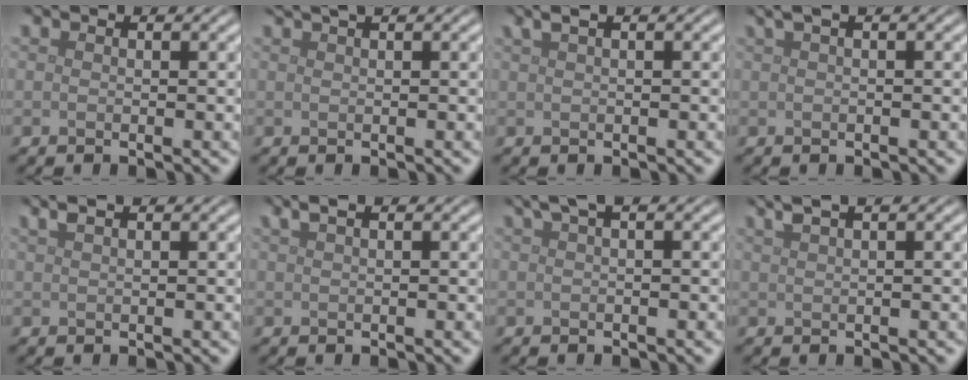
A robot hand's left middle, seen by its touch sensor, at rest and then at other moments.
{"total": 1.7, "force": [1.2, 0.5, 1.1], "torque": [-0.012, 0.005, 0.014]}
{"total": 2.4, "force": [1.3, 0.9, 1.8], "torque": [-0.025, 0.008, 0.012]}
{"total": 2.5, "force": [1.2, 0.9, 2.1], "torque": [-0.025, 0.008, 0.012]}
{"total": 2.4, "force": [1.6, 1.0, 1.6], "torque": [-0.017, 0.011, 0.008]}
{"total": 2.0, "force": [1.2, 0.7, 1.4], "torque": [-0.021, 0.005, 0.015]}
{"total": 2.3, "force": [1.1, 0.6, 2.0], "torque": [-0.029, 0.008, 0.019]}
{"total": 4.0, "force": [2.6, 1.6, 2.7], "torque": [-0.028, 0.025, 0.019]}